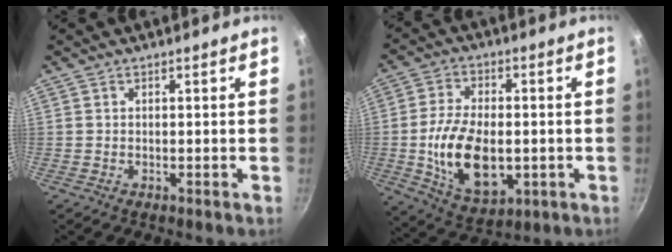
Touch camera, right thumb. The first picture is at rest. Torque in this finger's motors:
{"motor_torque": [-0.52, 0.94, 1.50, -0.38, 0.15]}